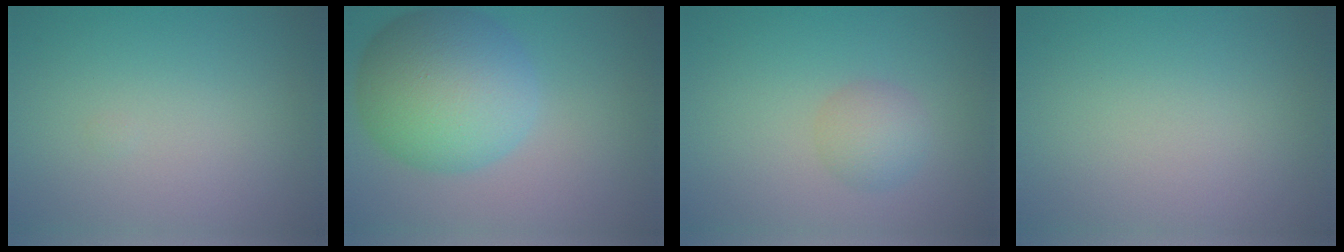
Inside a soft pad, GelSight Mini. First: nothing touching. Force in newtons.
{"total": 10.0, "press": 10.0, "slide": 0.1}
{"total": 2.3, "press": 2.3, "slide": 0.0}
{"total": 0.0}